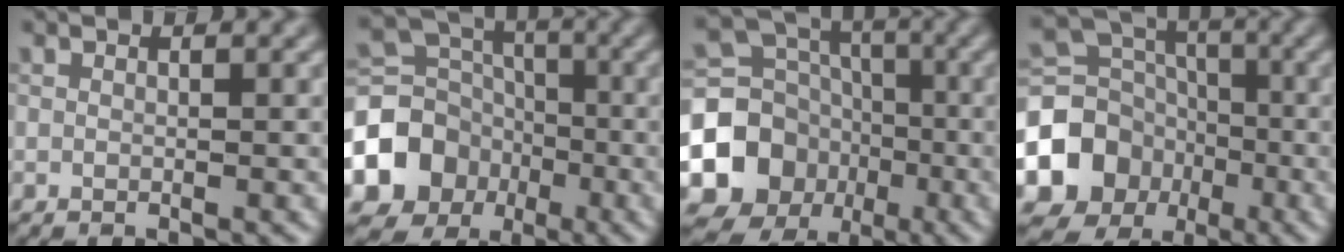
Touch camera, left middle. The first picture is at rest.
{"total": 8.5, "force": [-3.1, 7.2, 3.3], "torque": [-0.074, -0.005, -0.067]}
{"total": 10.5, "force": [-3.1, 9.2, 4.1], "torque": [-0.094, -0.015, -0.061]}
{"total": 9.4, "force": [-3.2, 8.0, 3.7], "torque": [-0.090, -0.011, -0.063]}